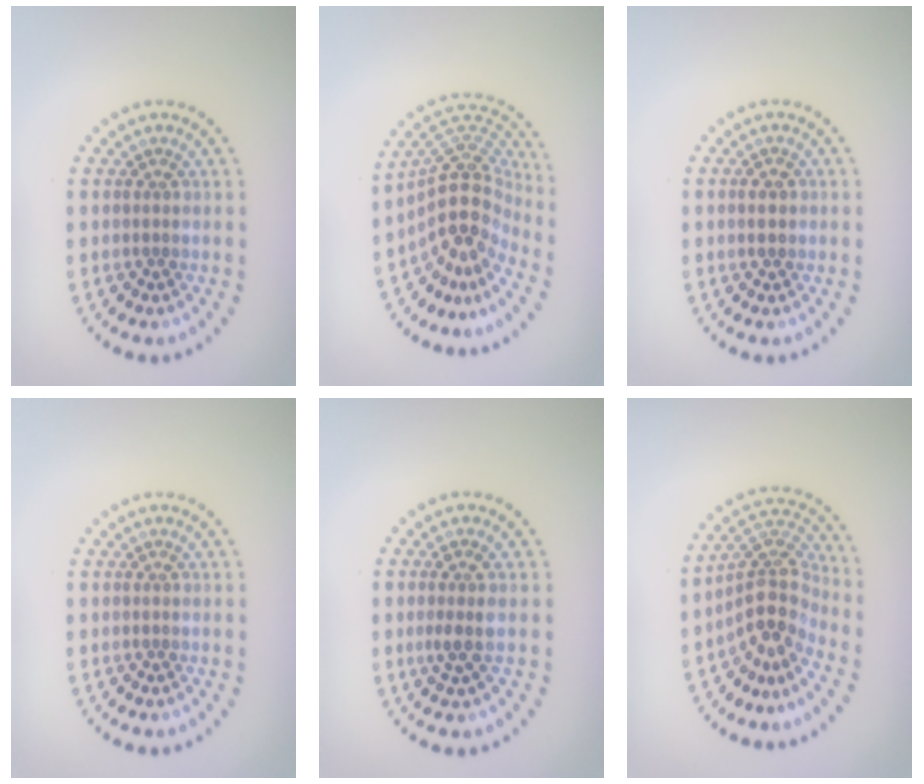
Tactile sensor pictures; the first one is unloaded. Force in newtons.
{"total": 5.2, "press": 3.8, "slide": 3.6}
{"total": 1.9, "press": 1.9, "slide": 0.2}
{"total": 0.0}
{"total": 1.9, "press": 1.6, "slide": 1.0}
{"total": 4.2, "press": 3.1, "slide": 2.9}